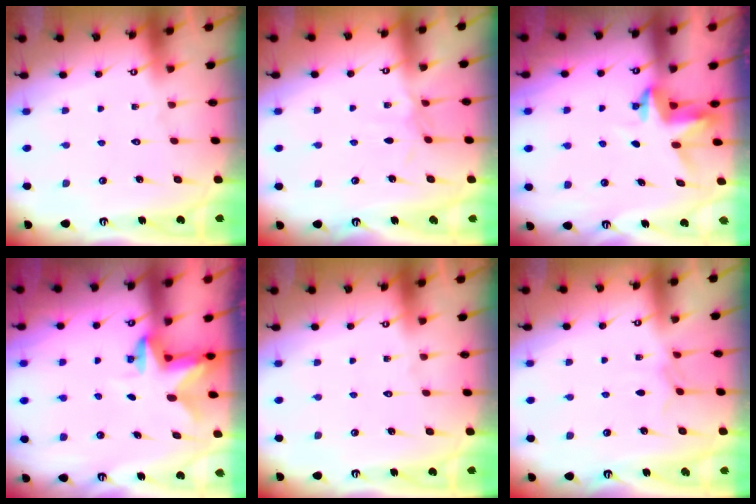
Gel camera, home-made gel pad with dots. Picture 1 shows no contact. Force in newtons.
{"total": 3.0, "press": 3.0, "slide": 0.5}
{"total": 3.8, "press": 3.8, "slide": 0.4}
{"total": 2.6, "press": 2.5, "slide": 0.5}
{"total": 0.0}
{"total": 3.1, "press": 3.1, "slide": 0.5}